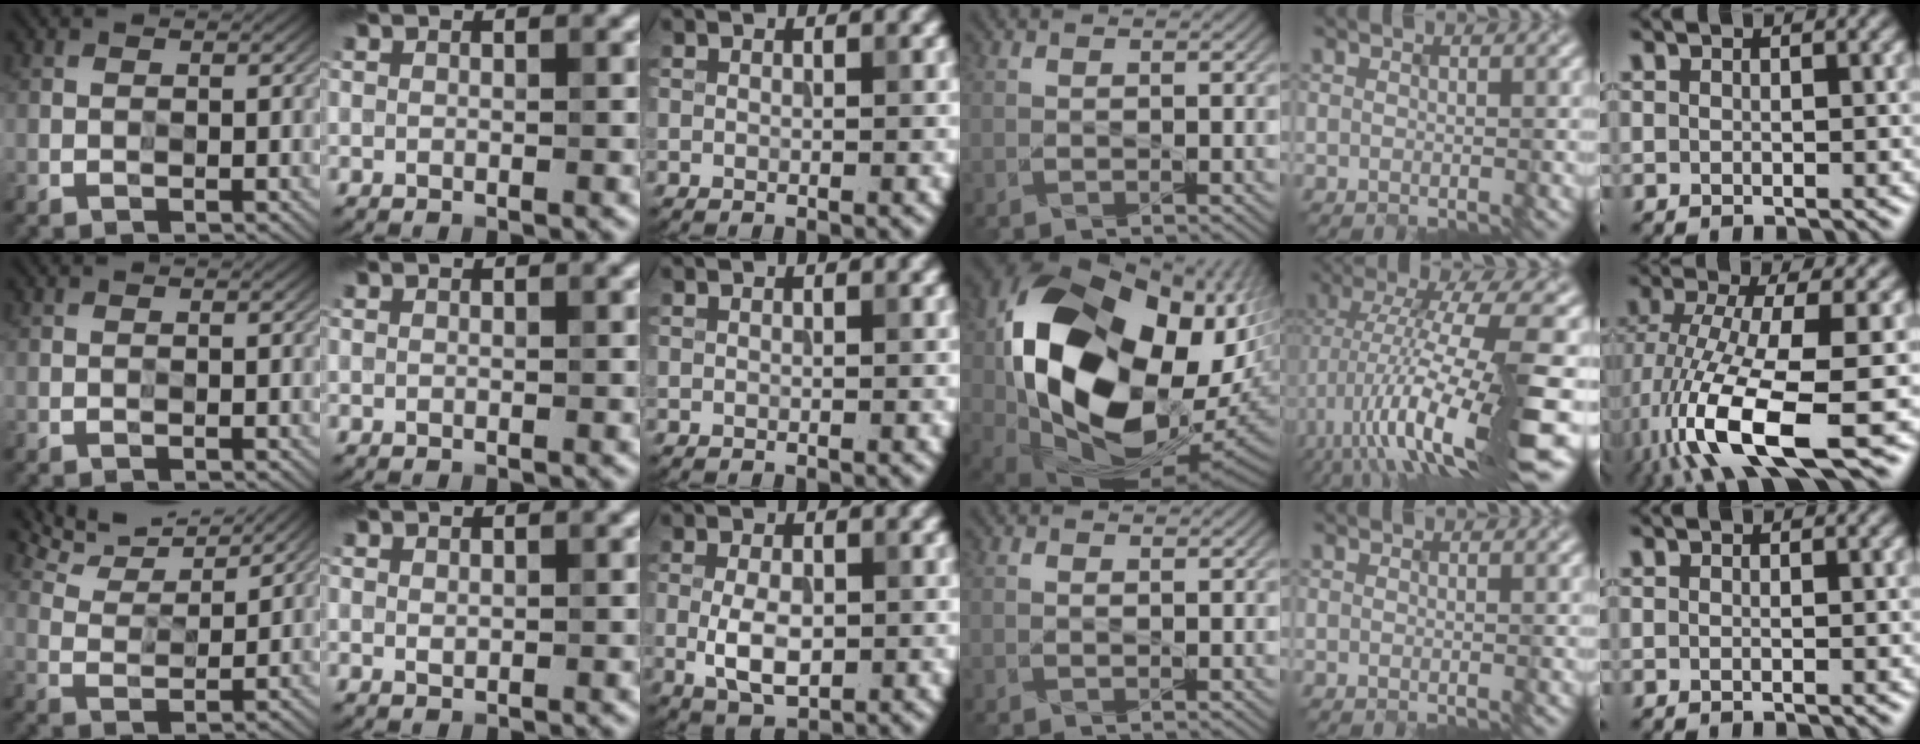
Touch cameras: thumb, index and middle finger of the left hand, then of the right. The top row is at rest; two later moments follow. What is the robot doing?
{"motion": "insert", "object": "drawer"}